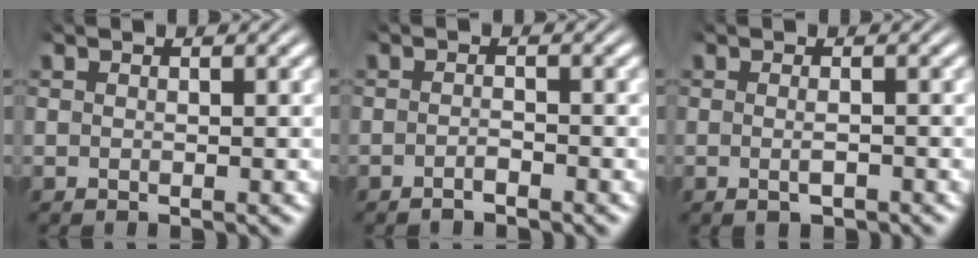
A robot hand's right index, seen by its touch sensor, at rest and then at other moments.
{"total": 1.4, "force": [-1.4, 0.1, 0.4], "torque": [-0.010, -0.002, -0.025]}
{"total": 1.5, "force": [-1.1, 0.3, 1.0], "torque": [-0.020, -0.005, -0.014]}